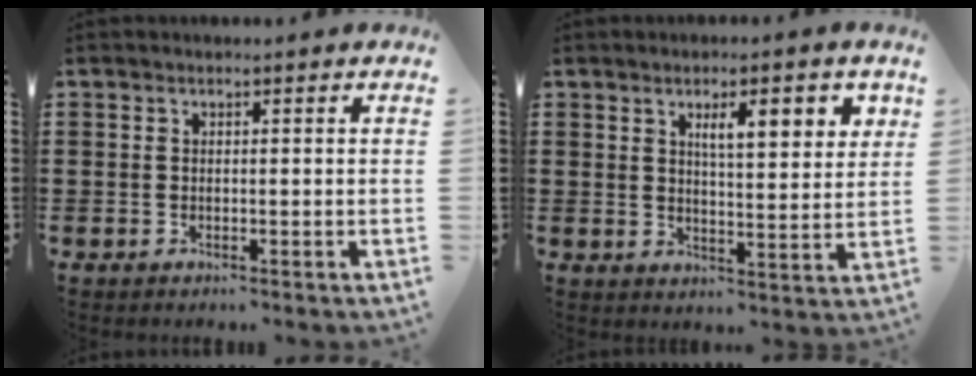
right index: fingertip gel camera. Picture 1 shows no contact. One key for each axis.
{"total": 6.2, "fx": 2.7, "fy": 1.8, "fz": 5.3, "tx": -0.084, "ty": -0.002, "tz": 0.039}